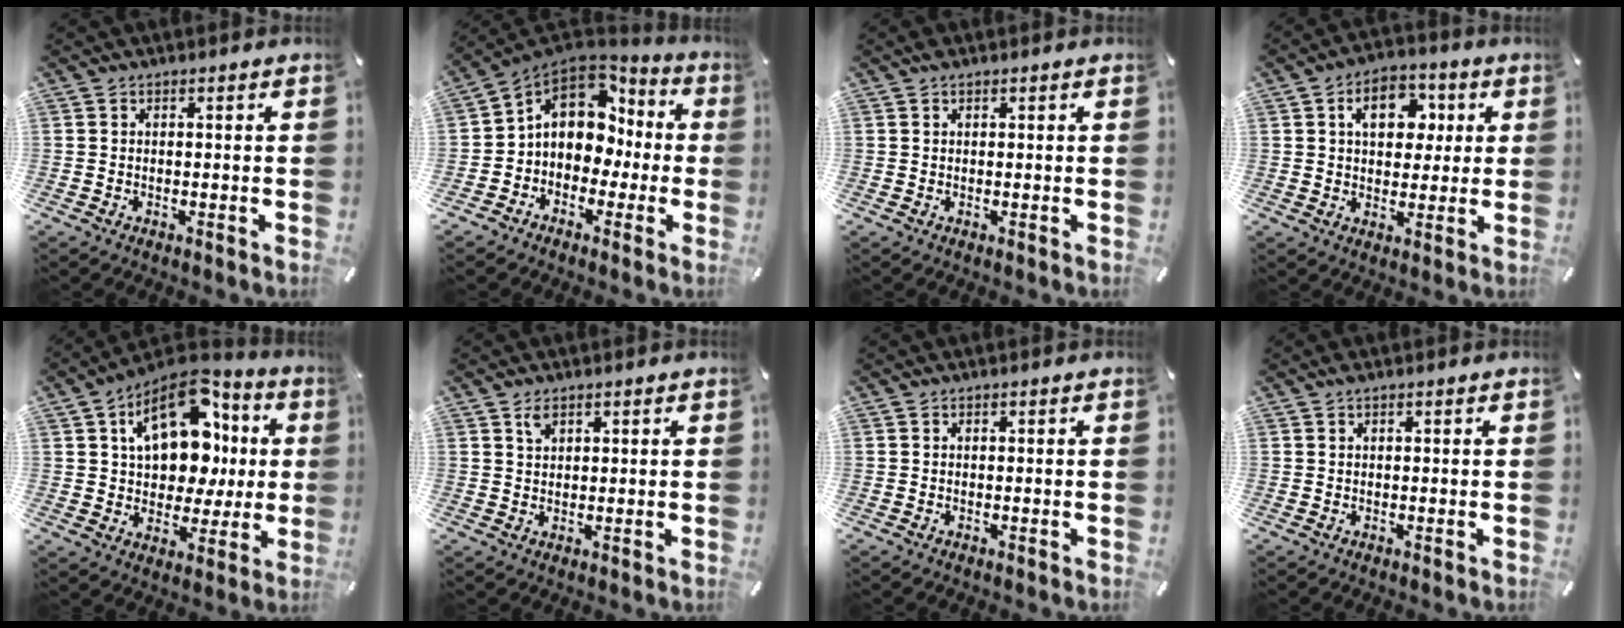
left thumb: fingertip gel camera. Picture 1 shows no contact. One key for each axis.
{"total": 10.5, "fx": 1.5, "fy": 9.3, "fz": 4.8, "tx": -0.096, "ty": -0.004, "tz": 0.034}
{"total": 0.8, "fx": 0.5, "fy": 0.4, "fz": 0.4, "tx": -0.009, "ty": 0.002, "tz": 0.009}
{"total": 10.2, "fx": 2.8, "fy": 7.5, "fz": 6.4, "tx": -0.086, "ty": 0.002, "tz": 0.043}
{"total": 18.2, "fx": 6.1, "fy": 12.8, "fz": 11.5, "tx": -0.177, "ty": -0.030, "tz": 0.111}
{"total": 2.0, "fx": 1.5, "fy": 1.1, "fz": 0.9, "tx": -0.012, "ty": -0.005, "tz": 0.026}
{"total": 0.0}
{"total": 0.8, "fx": 0.4, "fy": 0.3, "fz": 0.6, "tx": -0.011, "ty": 0.003, "tz": 0.006}